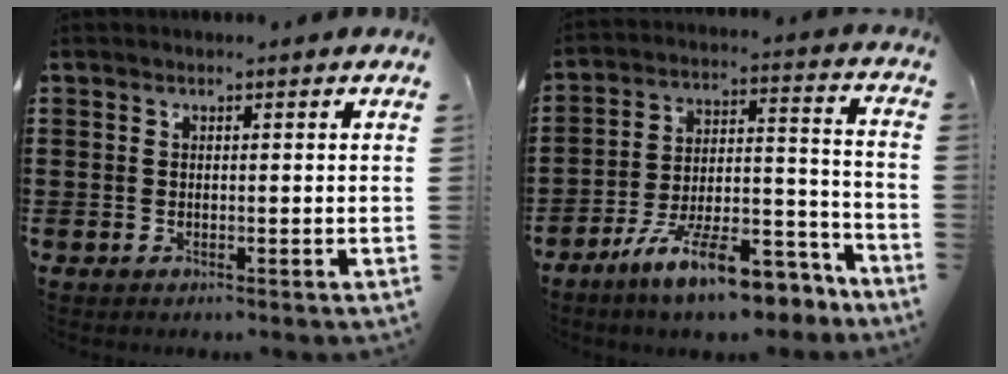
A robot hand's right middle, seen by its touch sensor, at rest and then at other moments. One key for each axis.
{"total": 13.9, "fx": -10.7, "fy": 2.8, "fz": 8.4, "tx": -0.141, "ty": 0.041, "tz": -0.193}